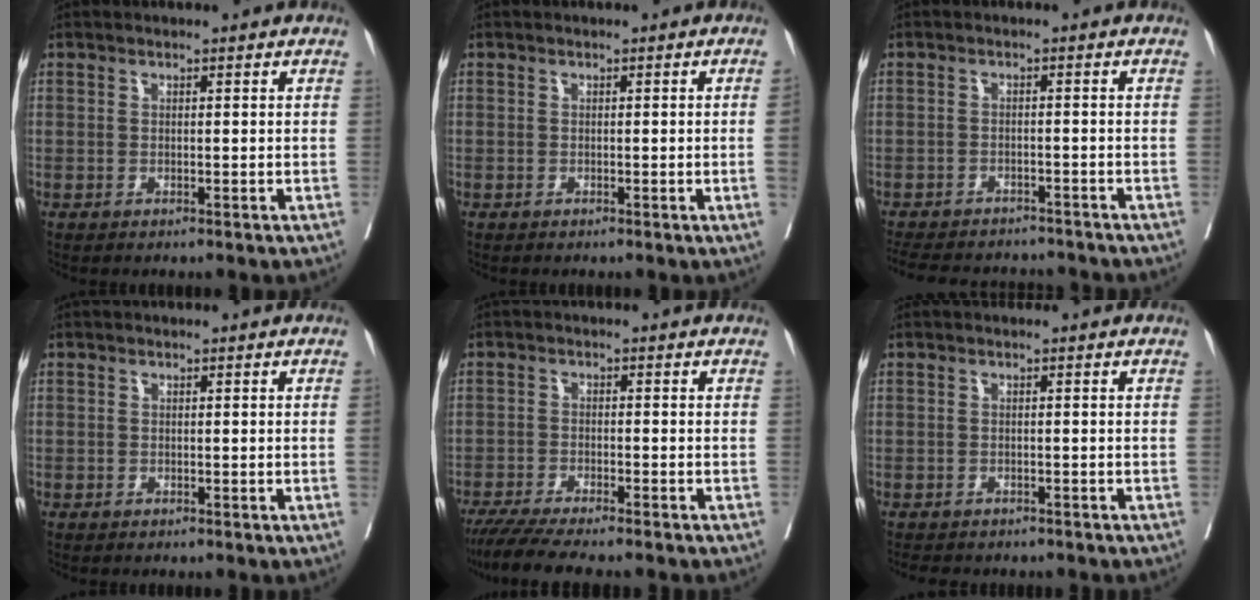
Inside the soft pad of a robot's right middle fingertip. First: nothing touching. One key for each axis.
{"total": 1.2, "fx": -0.1, "fy": -0.3, "fz": 1.1, "tx": -0.013, "ty": -0.001, "tz": 0.001}
{"total": 13.4, "fx": -12.2, "fy": 3.7, "fz": 4.1, "tx": -0.090, "ty": 0.000, "tz": -0.164}
{"total": 0.0}
{"total": 9.2, "fx": -7.8, "fy": 0.5, "fz": 4.8, "tx": -0.070, "ty": -0.021, "tz": -0.126}
{"total": 5.5, "fx": -4.7, "fy": 2.1, "fz": 1.8, "tx": -0.025, "ty": -0.004, "tz": -0.061}